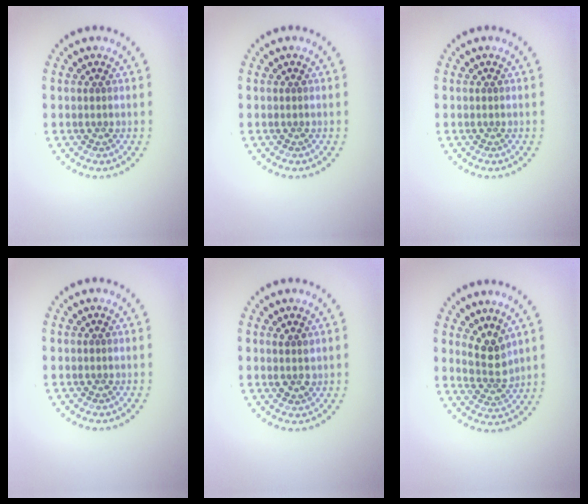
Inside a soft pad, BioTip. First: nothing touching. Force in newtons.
{"total": 0.0}
{"total": 0.0}
{"total": 0.0}
{"total": 1.4, "press": 1.3, "slide": 0.5}
{"total": 2.6, "press": 2.3, "slide": 1.3}